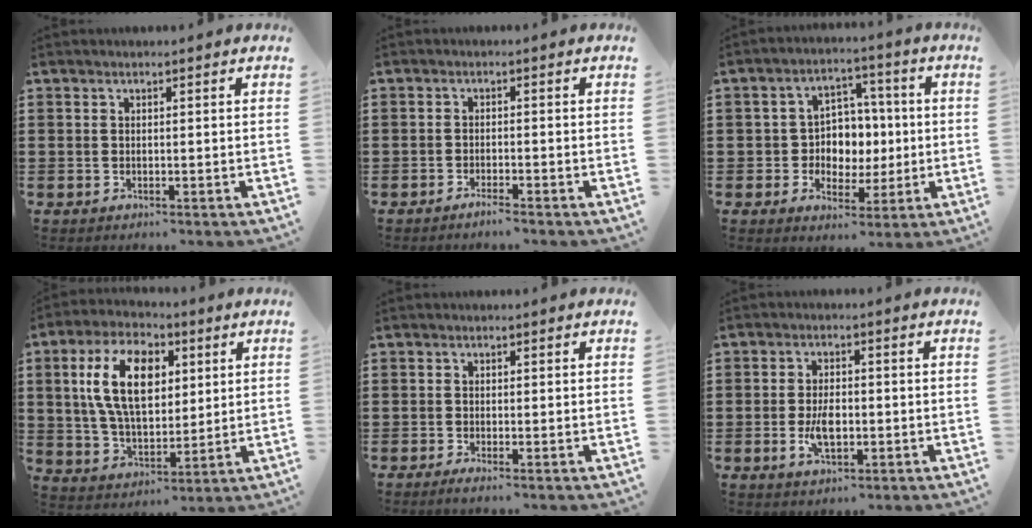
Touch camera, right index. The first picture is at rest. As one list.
[{"total": 1.5, "force": [-1.4, 0.0, 0.6], "torque": [-0.011, -0.002, -0.025]}, {"total": 6.2, "force": [0.0, 5.7, 2.4], "torque": [-0.053, 0.010, -0.003]}, {"total": 12.5, "force": [3.5, 7.1, 9.7], "torque": [-0.211, 0.014, 0.059]}, {"total": 0.6, "force": [-0.3, 0.0, 0.5], "torque": [-0.008, -0.005, -0.004]}, {"total": 4.9, "force": [-0.9, 2.4, 4.1], "torque": [-0.079, -0.005, -0.019]}]